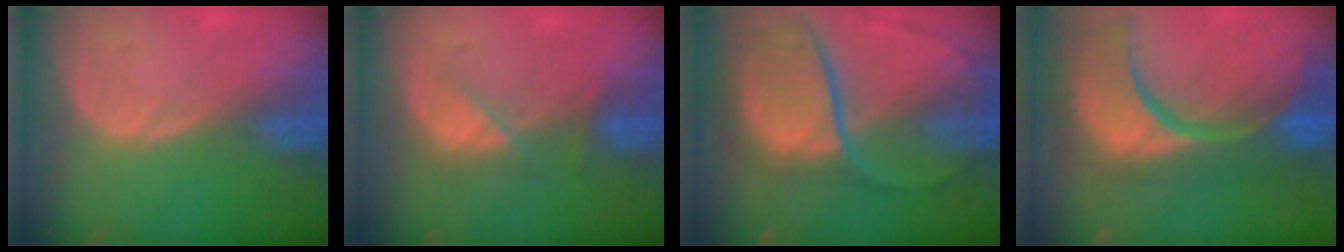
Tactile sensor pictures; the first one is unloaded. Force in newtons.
{"total": 3.7, "press": 3.7, "slide": 0.6}
{"total": 11.4, "press": 9.5, "slide": 6.4}
{"total": 15.4, "press": 12.1, "slide": 9.6}